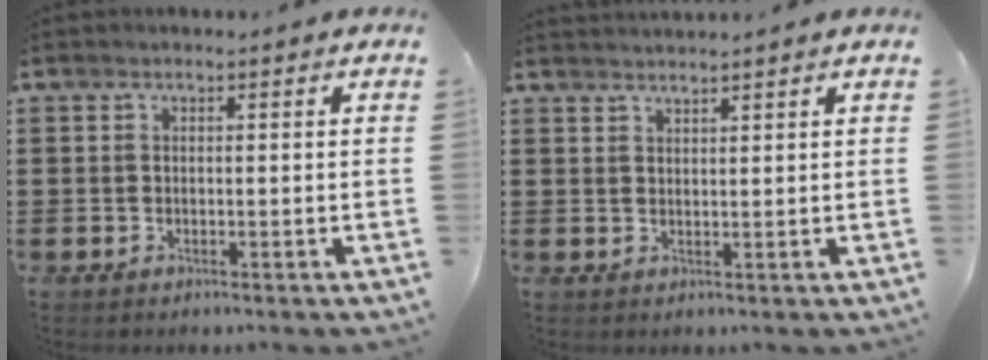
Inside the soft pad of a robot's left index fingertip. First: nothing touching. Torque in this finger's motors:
{"motor_torque": [0.10, -0.16, 0.02, 0.02]}